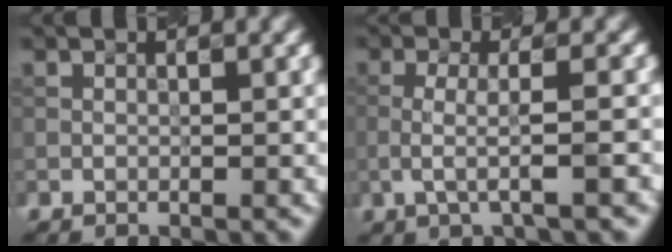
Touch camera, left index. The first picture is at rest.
{"total": 2.4, "force": [-0.8, 0.3, 2.3], "torque": [-0.045, 0.005, -0.012]}